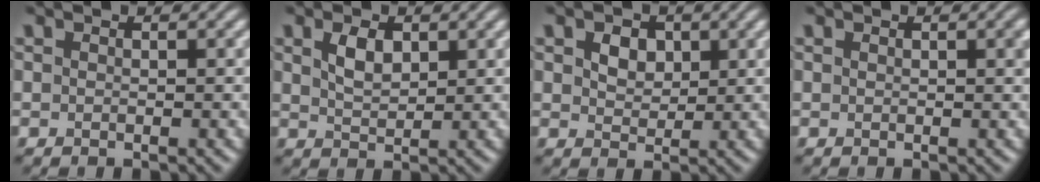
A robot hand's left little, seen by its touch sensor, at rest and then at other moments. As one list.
[{"total": 2.5, "force": [1.2, 1.4, 1.8], "torque": [-0.041, 0.000, 0.026]}, {"total": 2.6, "force": [1.1, 1.8, 1.5], "torque": [-0.033, 0.001, 0.014]}, {"total": 1.0, "force": [0.5, 0.3, 0.8], "torque": [-0.011, 0.000, 0.009]}]